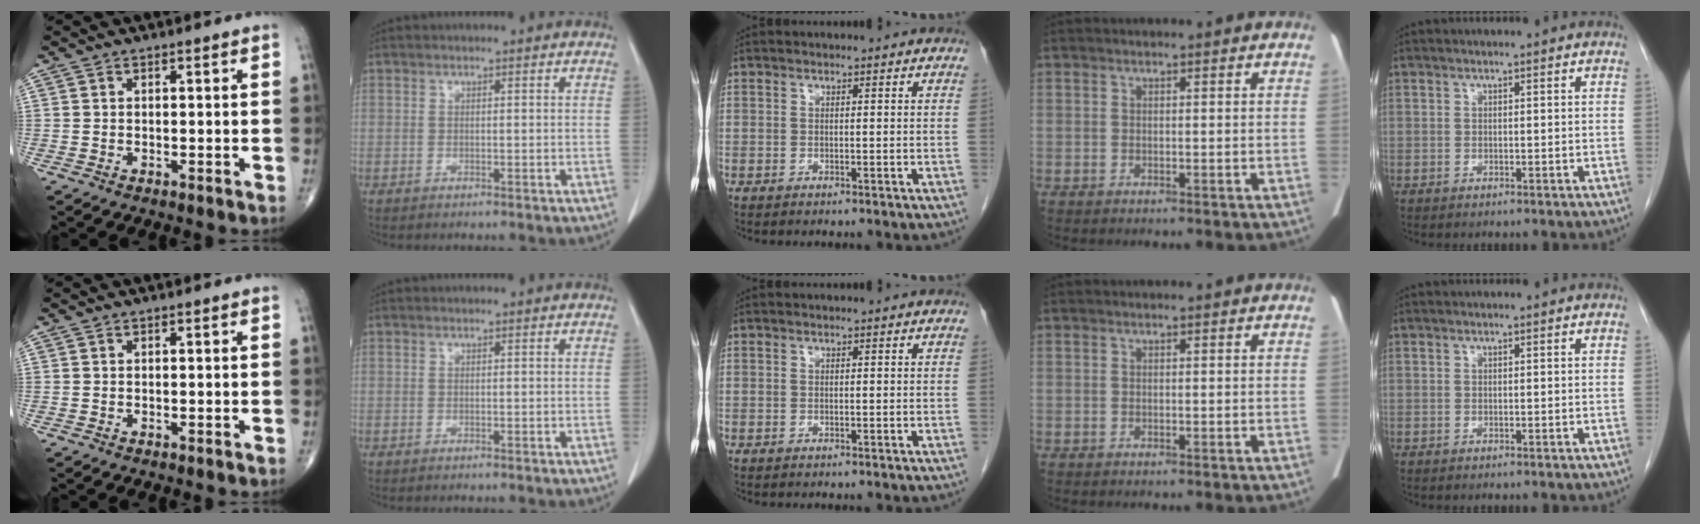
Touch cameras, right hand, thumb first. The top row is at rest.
{}